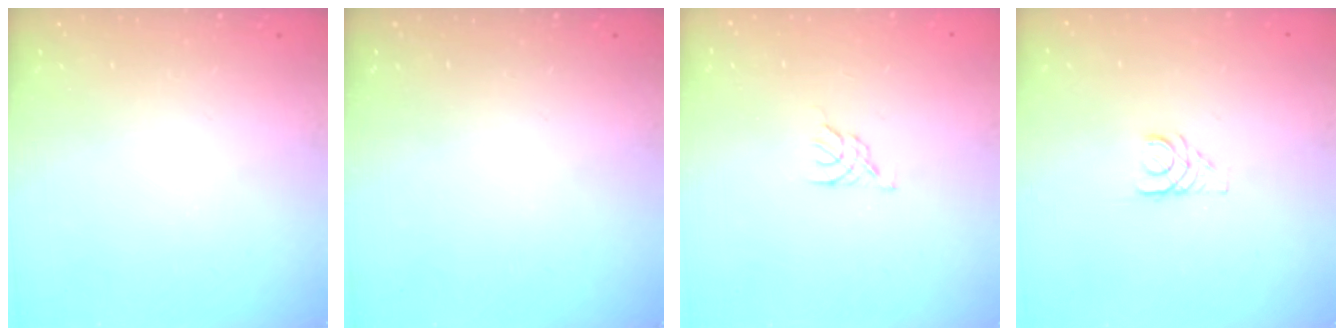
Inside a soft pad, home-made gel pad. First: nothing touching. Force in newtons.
{"total": 0.0}
{"total": 0.8, "press": 0.7, "slide": 0.3}
{"total": 2.7, "press": 2.7, "slide": 0.2}